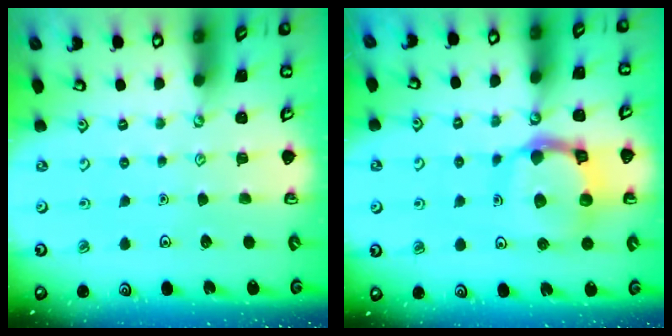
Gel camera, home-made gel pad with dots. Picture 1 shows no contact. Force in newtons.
{"total": 13.0, "press": 12.9, "slide": 1.5}